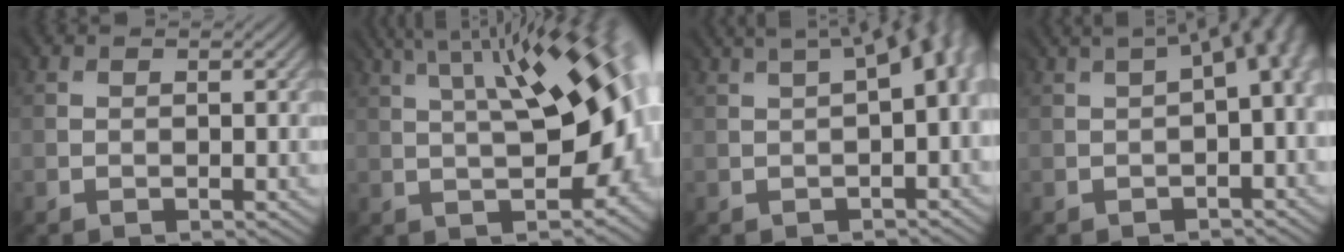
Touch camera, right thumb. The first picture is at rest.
{"total": 15.7, "force": [2.8, 5.7, 14.4], "torque": [-0.195, 0.031, 0.038]}
{"total": 5.6, "force": [0.4, 1.9, 5.2], "torque": [-0.036, 0.031, 0.003]}
{"total": 5.9, "force": [0.5, 2.4, 5.3], "torque": [-0.044, 0.021, 0.008]}